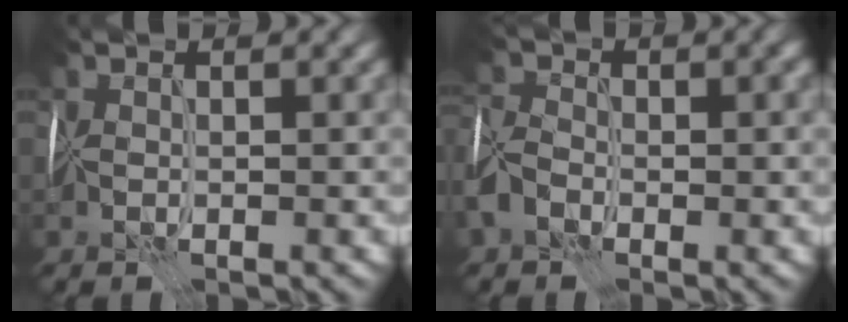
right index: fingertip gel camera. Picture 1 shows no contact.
{"total": 3.4, "force": [-1.5, 2.4, 1.9], "torque": [-0.041, 0.010, -0.042]}